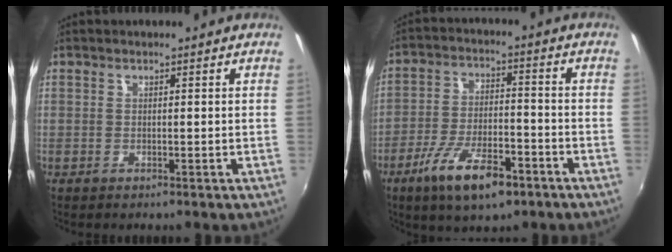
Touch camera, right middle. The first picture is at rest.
{"total": 12.4, "force": [-7.4, 4.2, 9.0], "torque": [-0.185, -0.016, -0.129]}